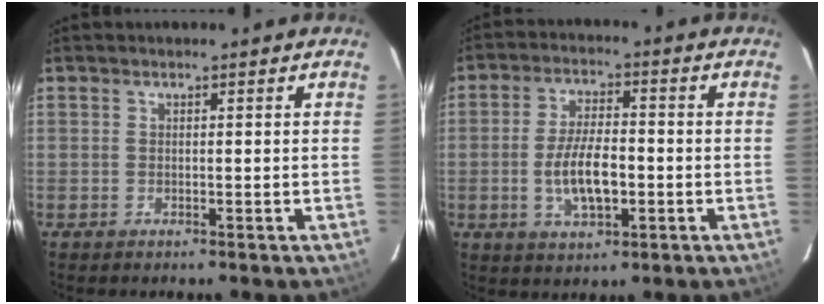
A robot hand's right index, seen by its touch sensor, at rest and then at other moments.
{"total": 8.9, "force": [-2.0, 3.7, 7.8], "torque": [-0.156, -0.003, -0.032]}